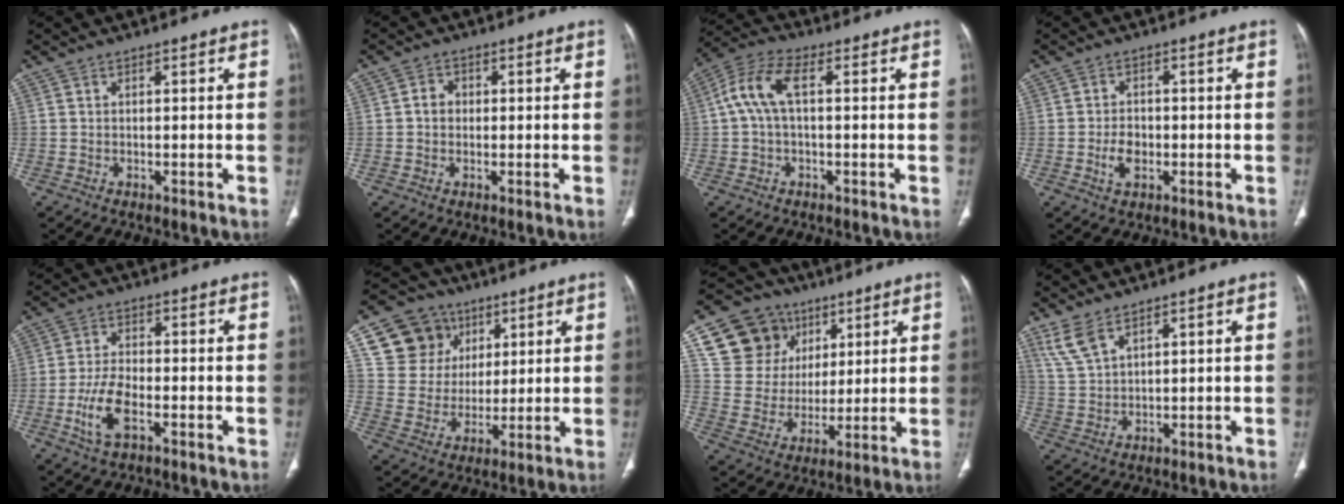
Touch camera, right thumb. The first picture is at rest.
{"total": 2.6, "force": [-0.1, 2.2, 1.3], "torque": [-0.011, 0.010, -0.008]}
{"total": 7.7, "force": [0.6, 3.5, 6.8], "torque": [-0.154, 0.028, 0.006]}
{"total": 4.2, "force": [-1.2, 2.8, 2.9], "torque": [-0.048, 0.007, -0.018]}
{"total": 7.5, "force": [-2.9, 3.3, 6.1], "torque": [-0.130, 0.010, -0.056]}
{"total": 13.7, "force": [6.1, 11.6, 3.9], "torque": [-0.038, -0.010, 0.119]}
{"total": 16.1, "force": [7.5, 13.2, 5.3], "torque": [-0.060, -0.008, 0.142]}
{"total": 5.0, "force": [3.7, 1.8, 2.9], "torque": [-0.060, -0.010, 0.086]}